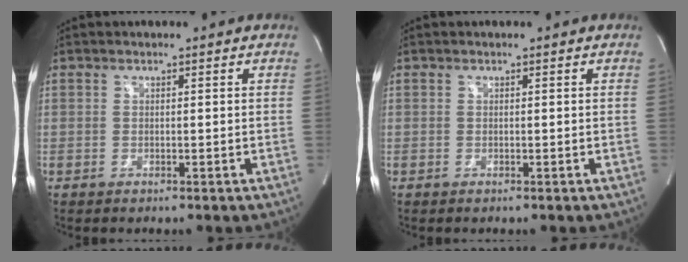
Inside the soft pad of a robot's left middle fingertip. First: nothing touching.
{"total": 0.0}